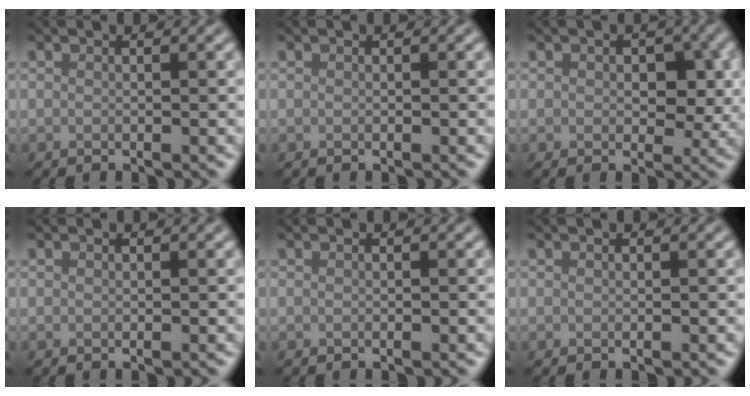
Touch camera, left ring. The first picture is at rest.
{"total": 0.0}
{"total": 3.8, "force": [0.3, 2.5, 2.9], "torque": [-0.039, -0.006, 0.002]}
{"total": 0.0}
{"total": 0.0}
{"total": 0.0}